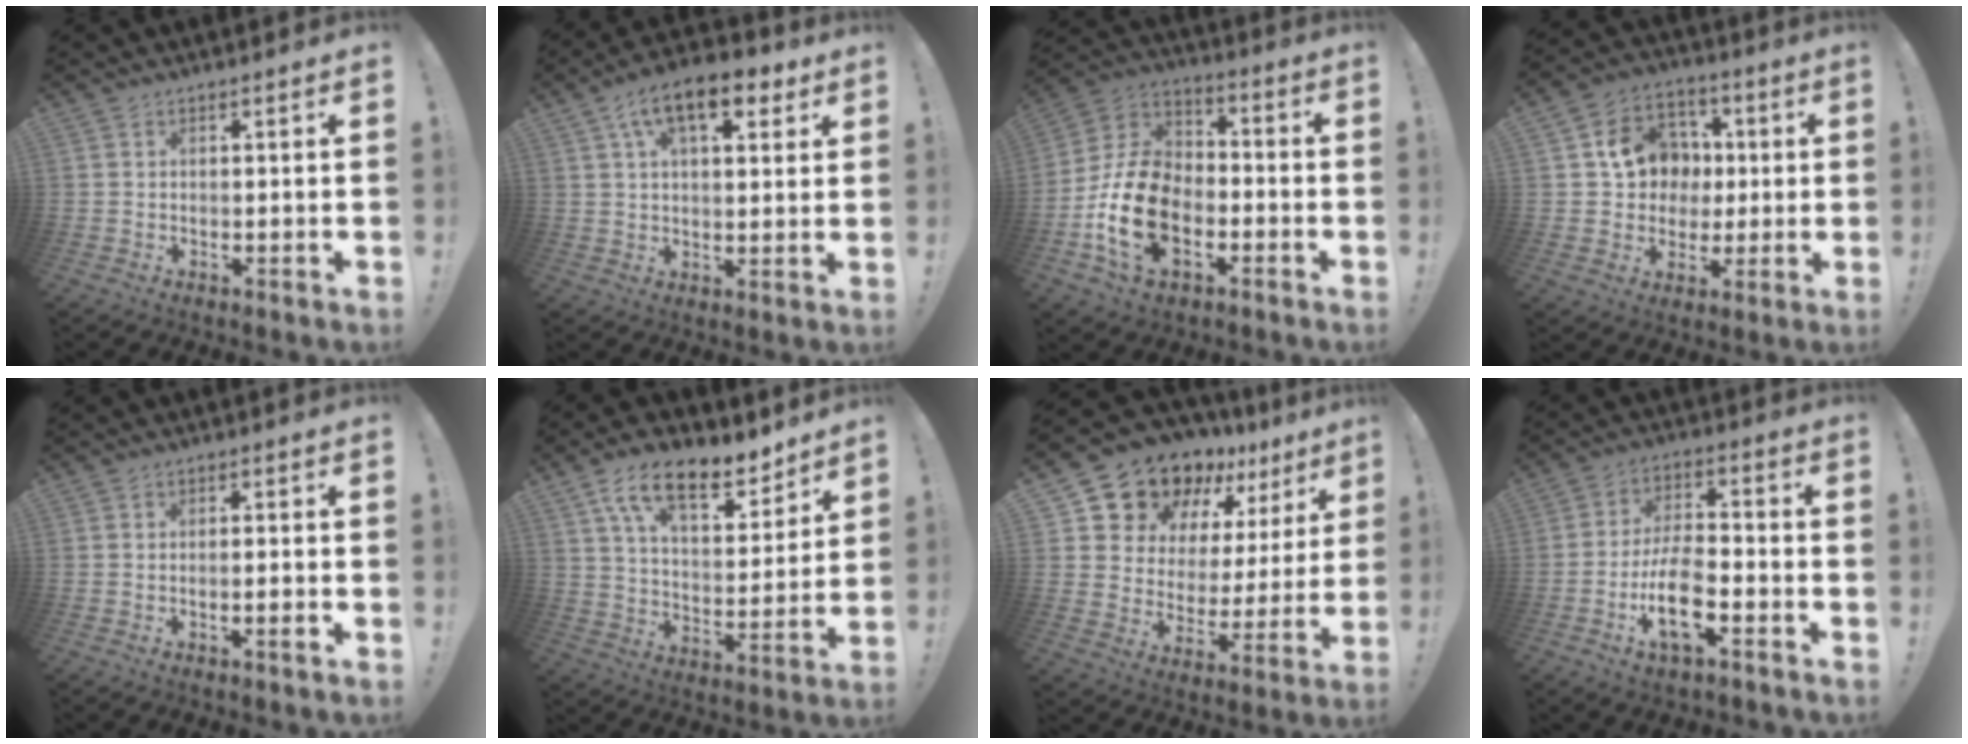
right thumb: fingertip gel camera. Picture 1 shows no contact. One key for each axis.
{"total": 12.8, "fx": 6.0, "fy": 6.2, "fz": 9.5, "tx": -0.141, "ty": -0.012, "tz": 0.100}
{"total": 20.3, "fx": -6.6, "fy": 13.5, "fz": 13.6, "tx": -0.251, "ty": 0.045, "tz": -0.102}
{"total": 13.7, "fx": 2.1, "fy": 12.4, "fz": 5.2, "tx": -0.065, "ty": 0.006, "tz": 0.054}
{"total": 3.2, "fx": -1.5, "fy": 0.0, "fz": 2.8, "tx": -0.049, "ty": 0.000, "tz": -0.024}
{"total": 15.7, "fx": 10.1, "fy": 7.1, "fz": 9.7, "tx": -0.165, "ty": -0.054, "tz": 0.180}
{"total": 15.5, "fx": 13.2, "fy": 7.3, "fz": 3.8, "tx": -0.079, "ty": -0.106, "tz": 0.250}
{"total": 13.4, "fx": -5.6, "fy": 6.0, "fz": 10.6, "tx": -0.204, "ty": 0.024, "tz": -0.096}